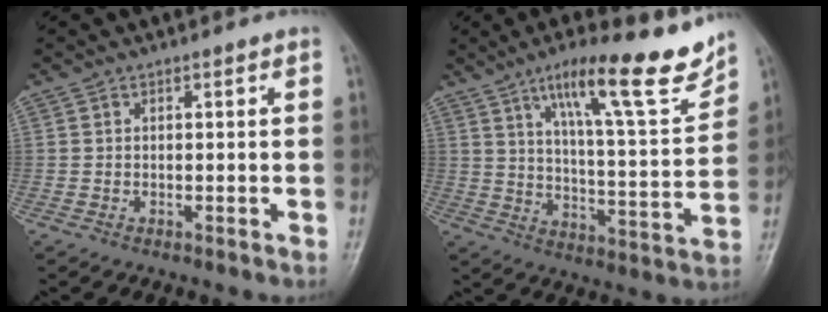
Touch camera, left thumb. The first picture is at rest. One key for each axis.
{"total": 18.9, "fx": 12.5, "fy": 3.5, "fz": 13.7, "tx": -0.178, "ty": -0.065, "tz": 0.195}